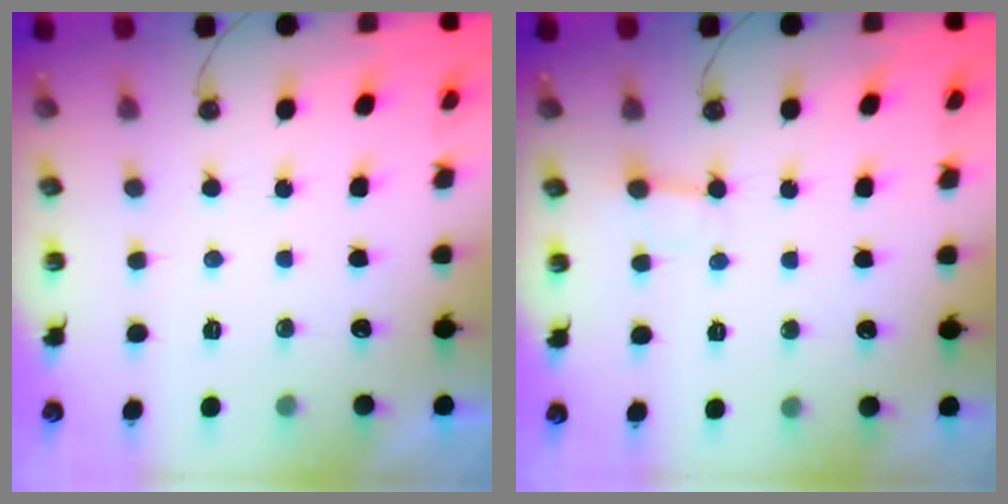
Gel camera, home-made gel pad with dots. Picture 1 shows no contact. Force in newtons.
{"total": 1.7, "press": 1.7, "slide": 0.0}